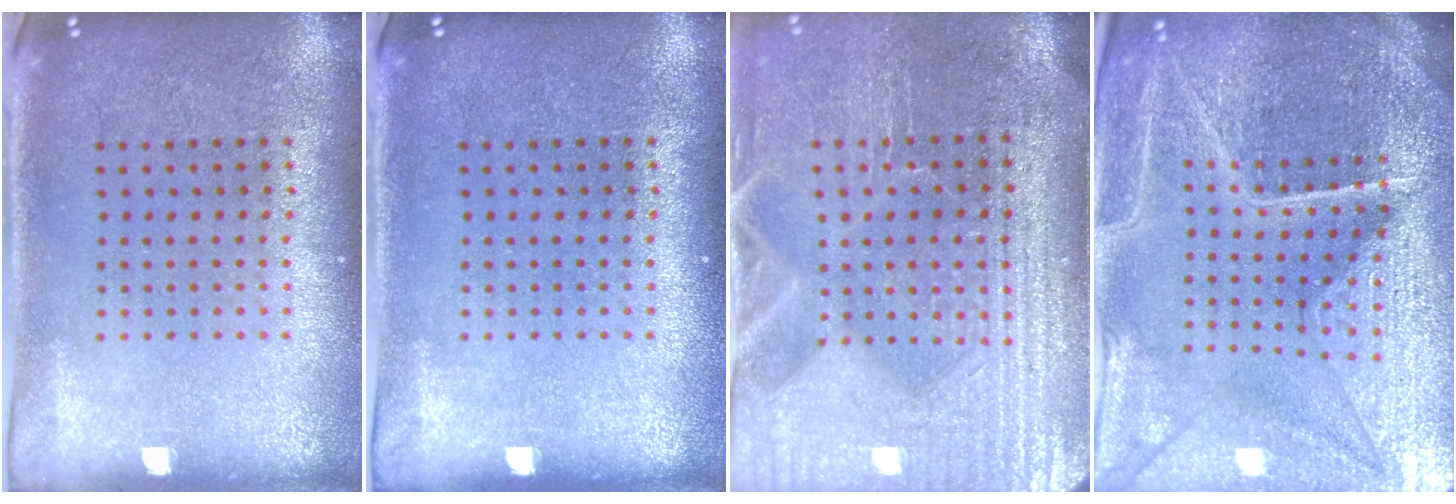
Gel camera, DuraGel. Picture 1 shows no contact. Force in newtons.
{"total": 0.0}
{"total": 4.1, "press": 3.9, "slide": 1.4}
{"total": 5.8, "press": 5.3, "slide": 2.4}